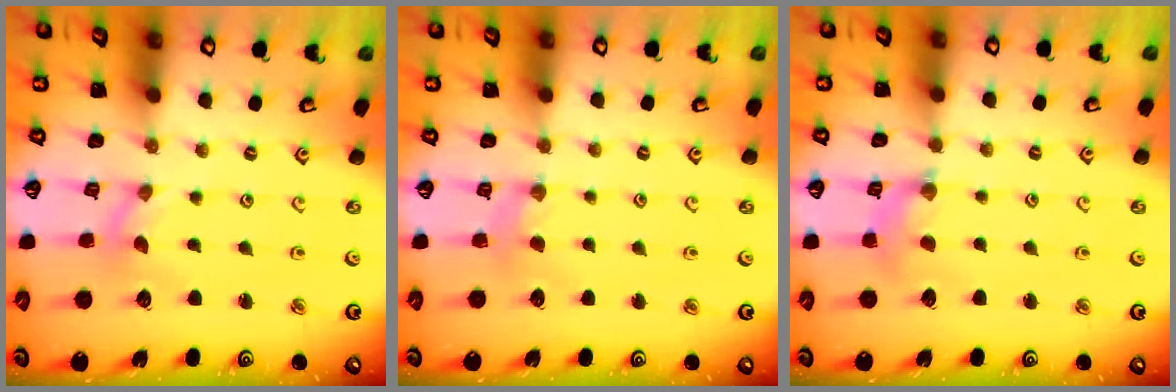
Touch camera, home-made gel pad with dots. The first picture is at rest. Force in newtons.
{"total": 3.4, "press": 3.3, "slide": 0.4}
{"total": 3.3, "press": 3.3, "slide": 0.4}